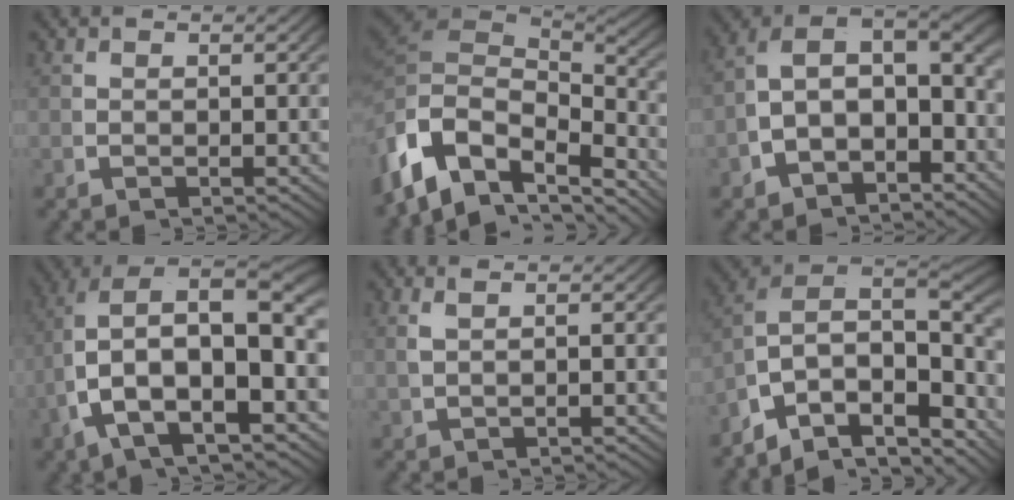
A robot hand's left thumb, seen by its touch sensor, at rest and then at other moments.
{"total": 12.3, "force": [-2.1, 7.9, 9.3], "torque": [-0.179, -0.035, -0.014]}
{"total": 14.5, "force": [0.3, 11.3, 9.0], "torque": [-0.159, -0.010, -0.016]}
{"total": 13.3, "force": [0.0, 8.1, 10.5], "torque": [-0.192, -0.034, 0.012]}
{"total": 1.6, "force": [0.6, 0.2, 1.5], "torque": [-0.032, 0.010, 0.016]}
{"total": 17.4, "force": [-1.3, 13.0, 11.5], "torque": [-0.248, -0.058, -0.016]}